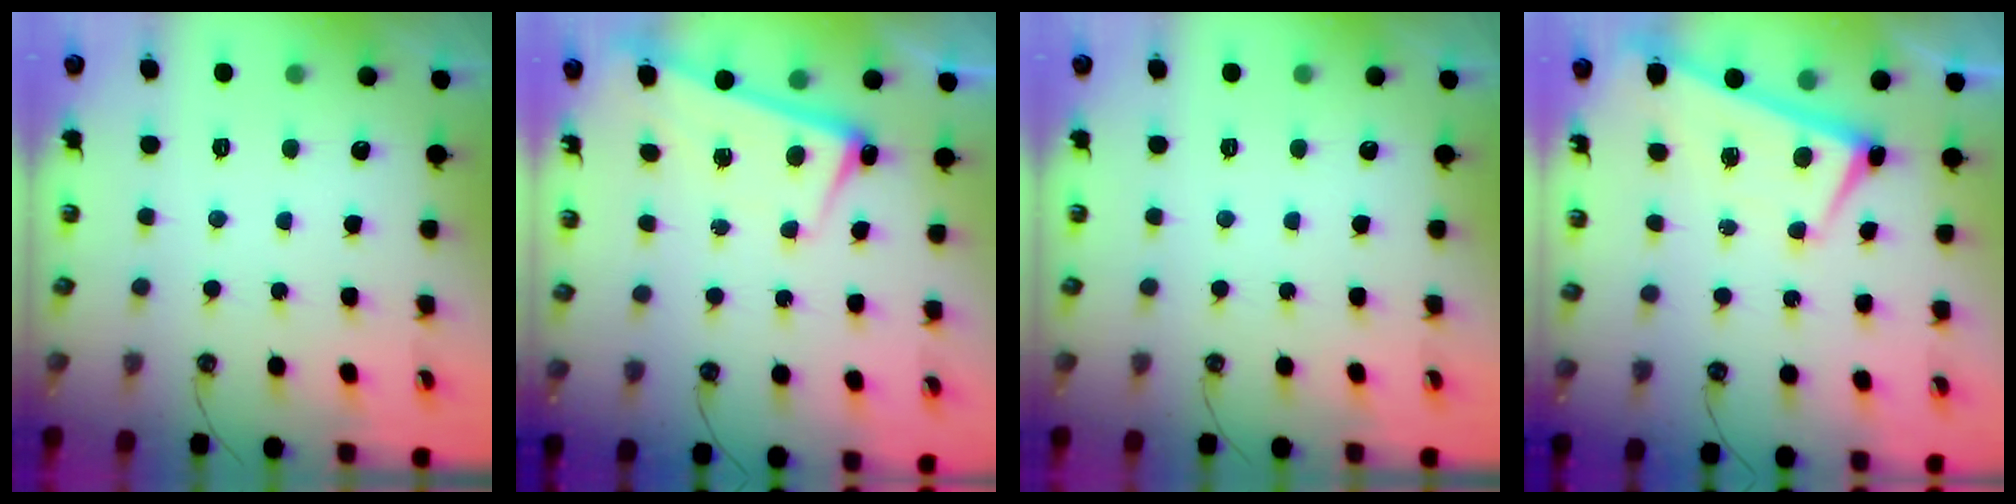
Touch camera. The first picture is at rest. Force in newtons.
{"total": 2.7, "press": 2.6, "slide": 0.6}
{"total": 0.0}
{"total": 1.0, "press": 0.9, "slide": 0.3}